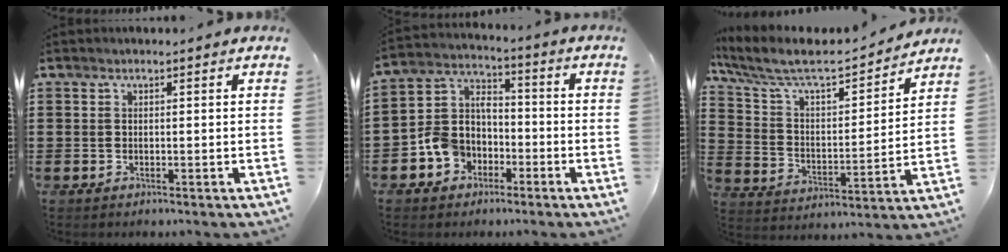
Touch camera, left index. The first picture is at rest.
{"total": 7.1, "force": [-3.6, 5.6, 2.4], "torque": [-0.077, 0.015, -0.074]}
{"total": 7.4, "force": [6.5, 1.4, 3.2], "torque": [-0.093, -0.044, 0.105]}